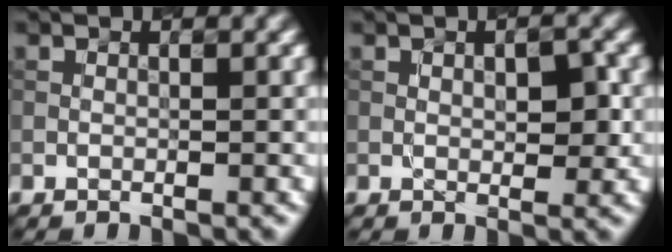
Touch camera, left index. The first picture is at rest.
{"total": 2.6, "force": [0.3, 1.2, 2.3], "torque": [-0.034, 0.000, 0.007]}